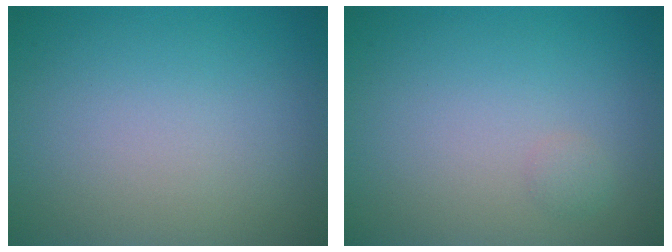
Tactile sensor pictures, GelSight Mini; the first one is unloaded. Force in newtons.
{"total": 0.7, "press": 0.7, "slide": 0.0}